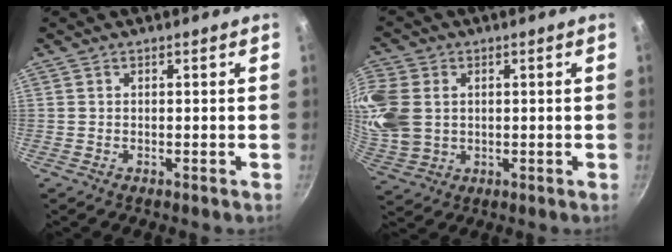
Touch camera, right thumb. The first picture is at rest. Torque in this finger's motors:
{"motor_torque": [-0.02, 0.52, 0.87, 0.75, 0.23]}